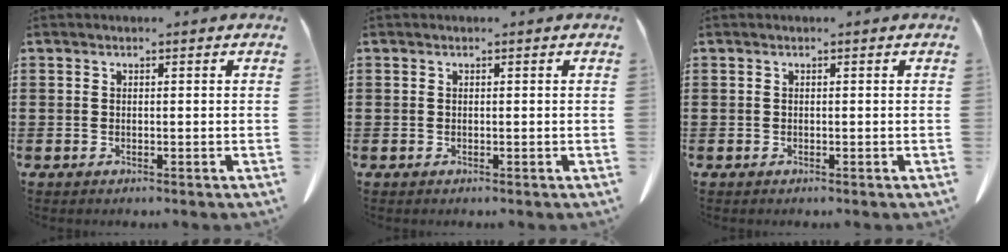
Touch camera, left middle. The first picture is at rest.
{"total": 0.0}
{"total": 0.0}